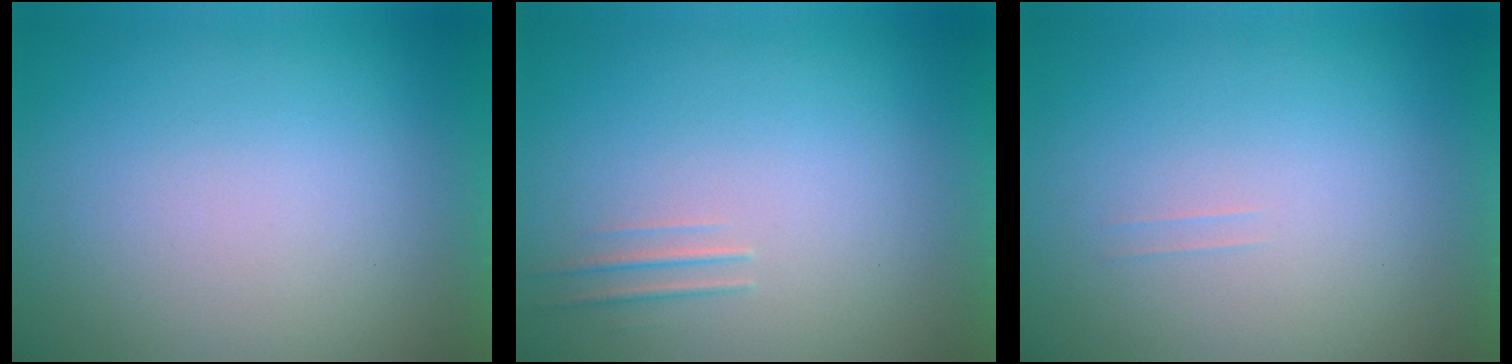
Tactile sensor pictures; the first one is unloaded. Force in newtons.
{"total": 1.7}
{"total": 1.2}